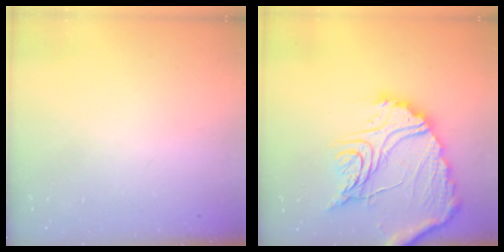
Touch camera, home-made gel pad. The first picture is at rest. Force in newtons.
{"total": 22.0, "press": 21.9, "slide": 2.1}